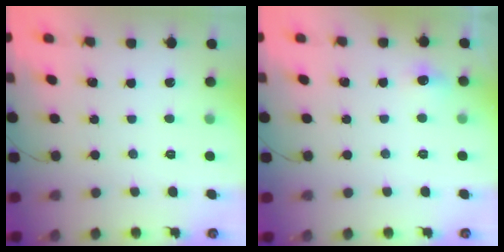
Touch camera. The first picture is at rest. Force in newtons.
{"total": 5.7, "press": 5.4, "slide": 1.8}